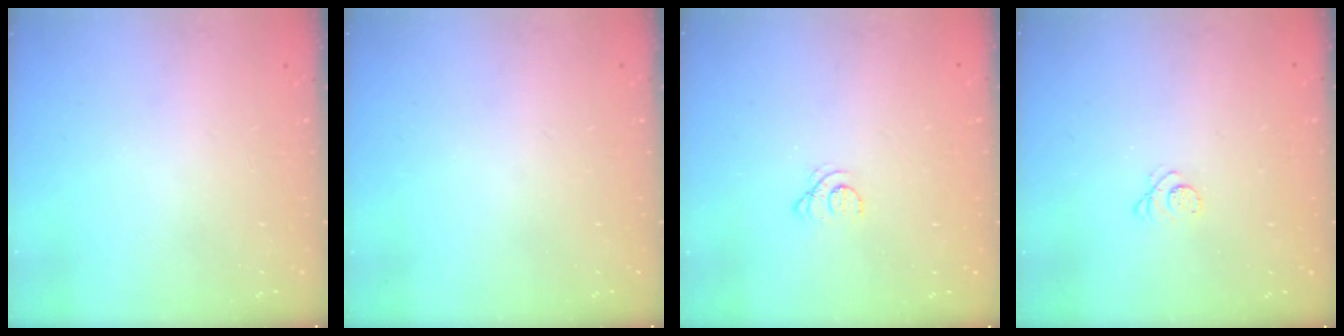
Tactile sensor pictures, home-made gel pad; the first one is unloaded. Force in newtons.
{"total": 0.0}
{"total": 1.7, "press": 1.6, "slide": 0.1}
{"total": 2.7, "press": 2.7, "slide": 0.3}